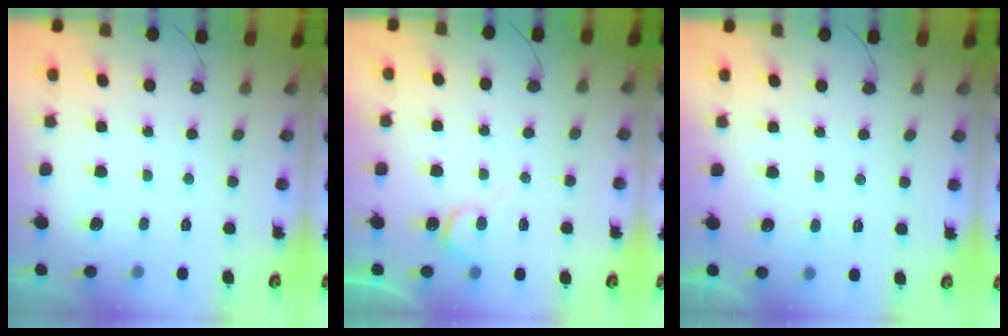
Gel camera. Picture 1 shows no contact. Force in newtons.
{"total": 5.8, "press": 5.8, "slide": 0.5}
{"total": 4.1, "press": 4.1, "slide": 0.4}